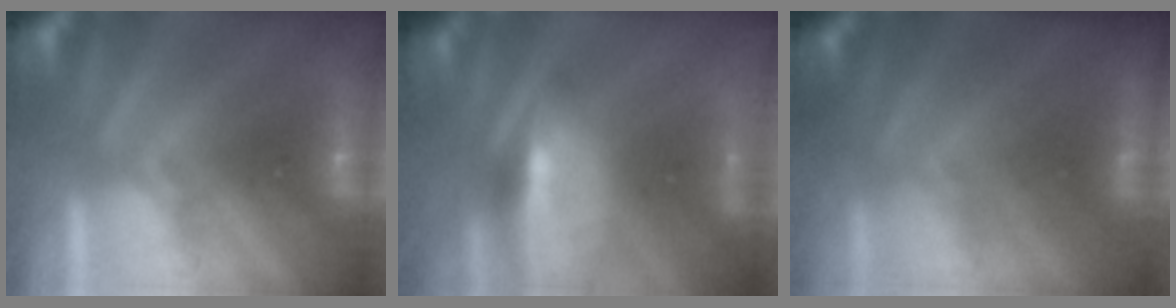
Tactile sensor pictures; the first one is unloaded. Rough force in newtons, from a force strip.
{"total": 8.1}
{"total": 5.6}